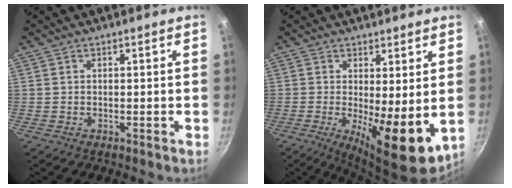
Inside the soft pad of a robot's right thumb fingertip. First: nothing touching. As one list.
[{"total": 10.6, "force": [-0.6, 3.2, 10.1], "torque": [-0.139, -0.021, -0.002]}]